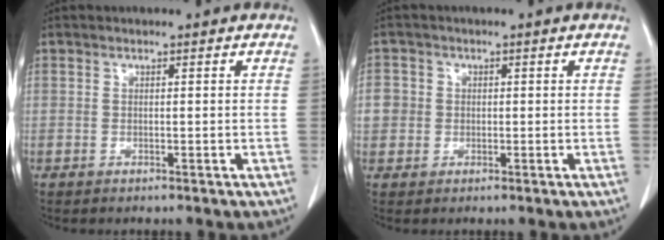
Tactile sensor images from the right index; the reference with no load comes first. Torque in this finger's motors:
{"motor_torque": [0.30, 0.03, 0.15, 0.04]}